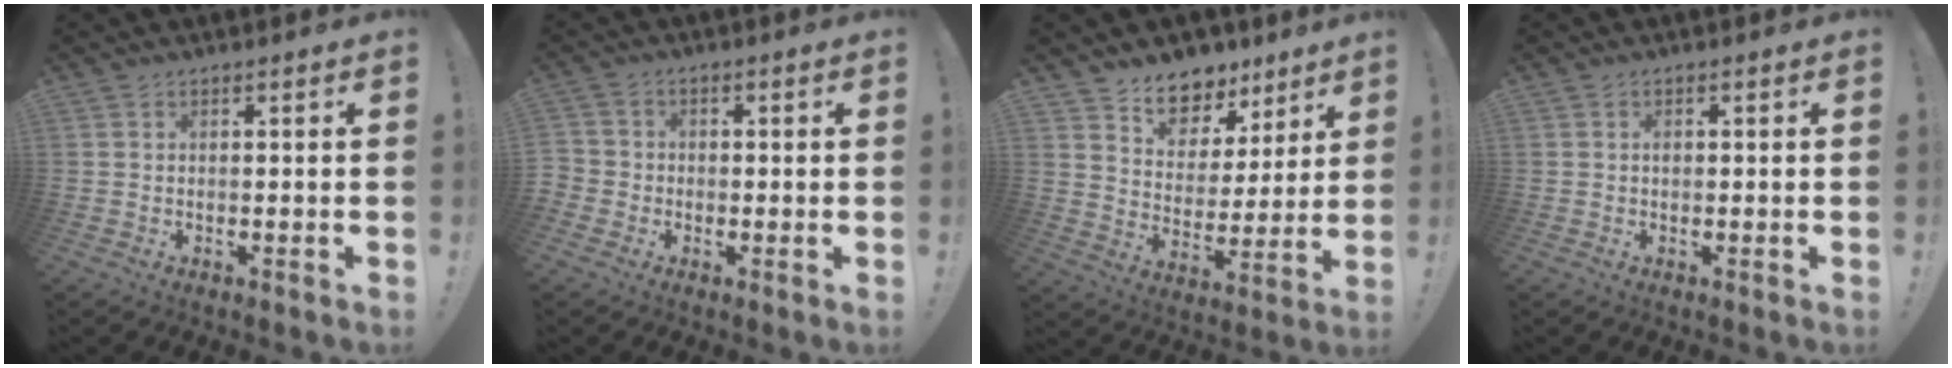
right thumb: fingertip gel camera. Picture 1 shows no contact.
{"total": 2.9, "force": [-1.5, 2.3, 0.9], "torque": [-0.016, 0.012, -0.026]}
{"total": 10.1, "force": [7.6, 6.2, 2.2], "torque": [-0.037, -0.062, 0.145]}
{"total": 0.8, "force": [-0.2, 0.7, 0.4], "torque": [-0.017, 0.006, -0.002]}